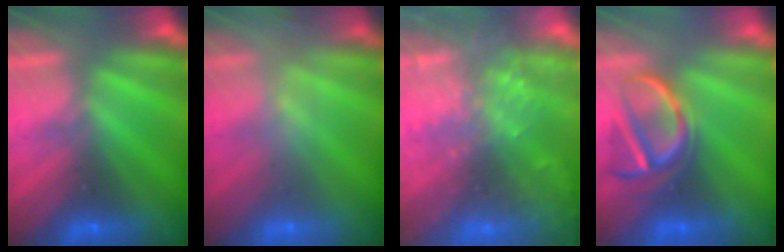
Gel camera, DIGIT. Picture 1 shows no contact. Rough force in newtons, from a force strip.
{"total": 2.3}
{"total": 6.9}
{"total": 3.8}